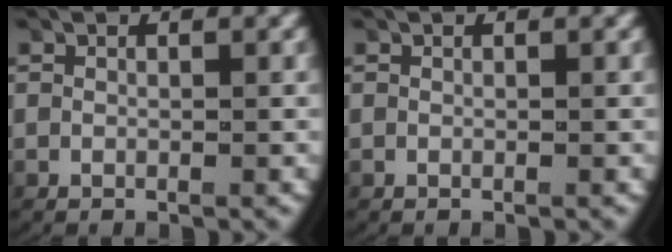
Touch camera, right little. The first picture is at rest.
{"total": 0.0}